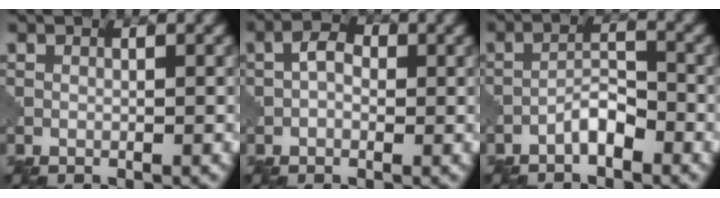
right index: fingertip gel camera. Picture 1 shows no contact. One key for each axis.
{"total": 2.4, "fx": 0.2, "fy": 1.6, "fz": 1.8, "tx": -0.031, "ty": 0.008, "tz": -0.005}
{"total": 2.5, "fx": -1.8, "fy": 0.7, "fz": 1.7, "tx": -0.027, "ty": 0.011, "tz": -0.036}